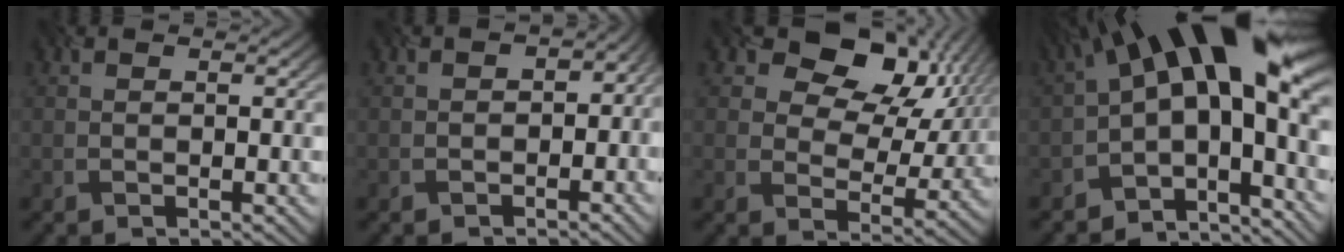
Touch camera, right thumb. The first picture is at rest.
{"total": 3.2, "force": [-1.8, 1.8, 2.0], "torque": [-0.023, -0.005, -0.019]}
{"total": 11.7, "force": [5.5, 7.7, 6.9], "torque": [-0.105, 0.001, 0.086]}
{"total": 16.7, "force": [0.5, 6.7, 15.3], "torque": [-0.219, 0.020, 0.011]}